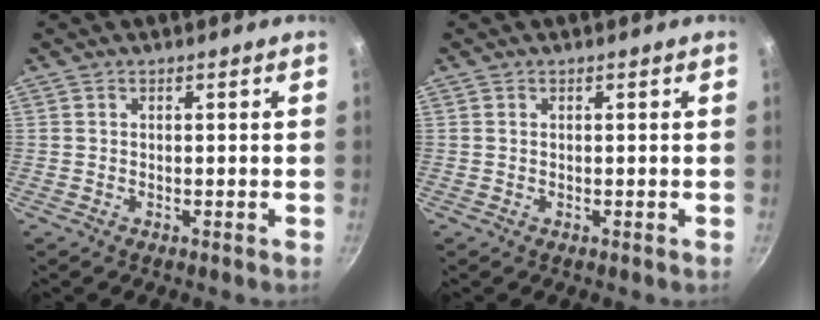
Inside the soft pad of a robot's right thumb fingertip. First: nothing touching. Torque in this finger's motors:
{"motor_torque": [0.29, -0.03, 0.07, -0.18, -0.02]}